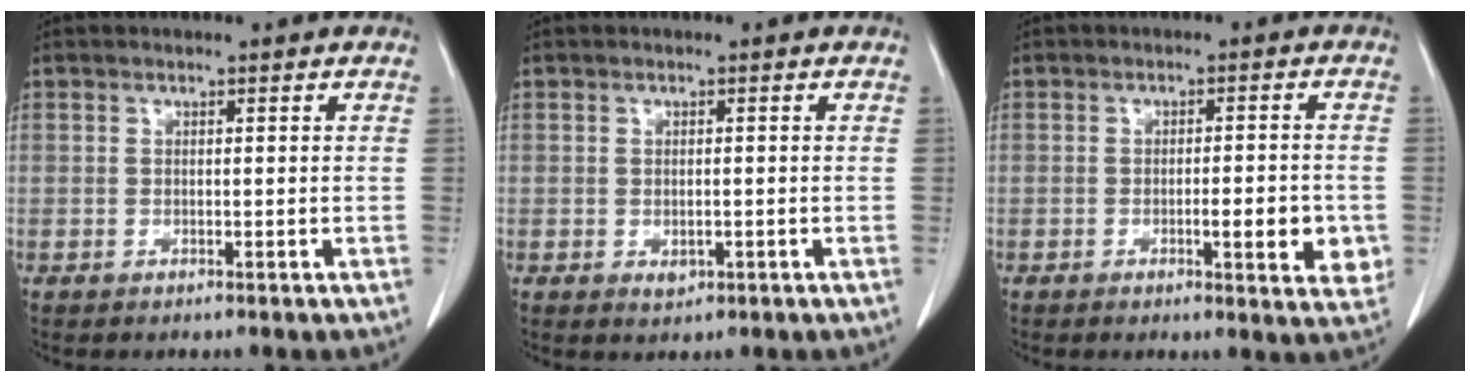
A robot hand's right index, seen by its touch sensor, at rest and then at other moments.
{"total": 1.5, "force": [-0.4, 0.9, 1.1], "torque": [-0.017, 0.000, 0.001]}
{"total": 6.6, "force": [-1.6, 1.5, 6.2], "torque": [-0.075, -0.003, -0.018]}